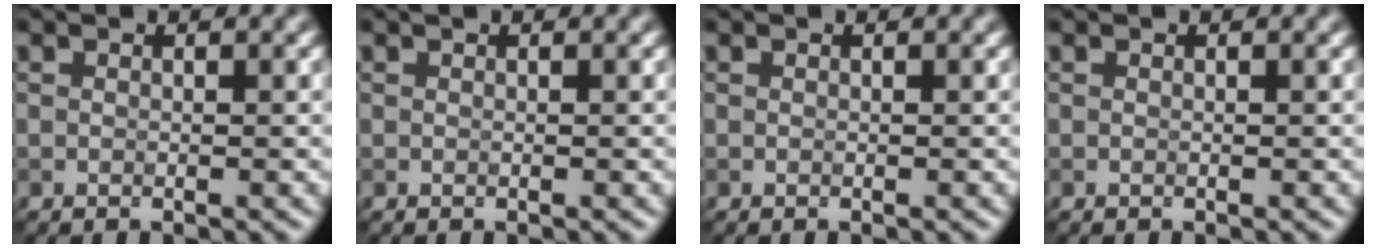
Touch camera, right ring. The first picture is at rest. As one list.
[{"total": 0.0}, {"total": 0.0}, {"total": 0.0}]